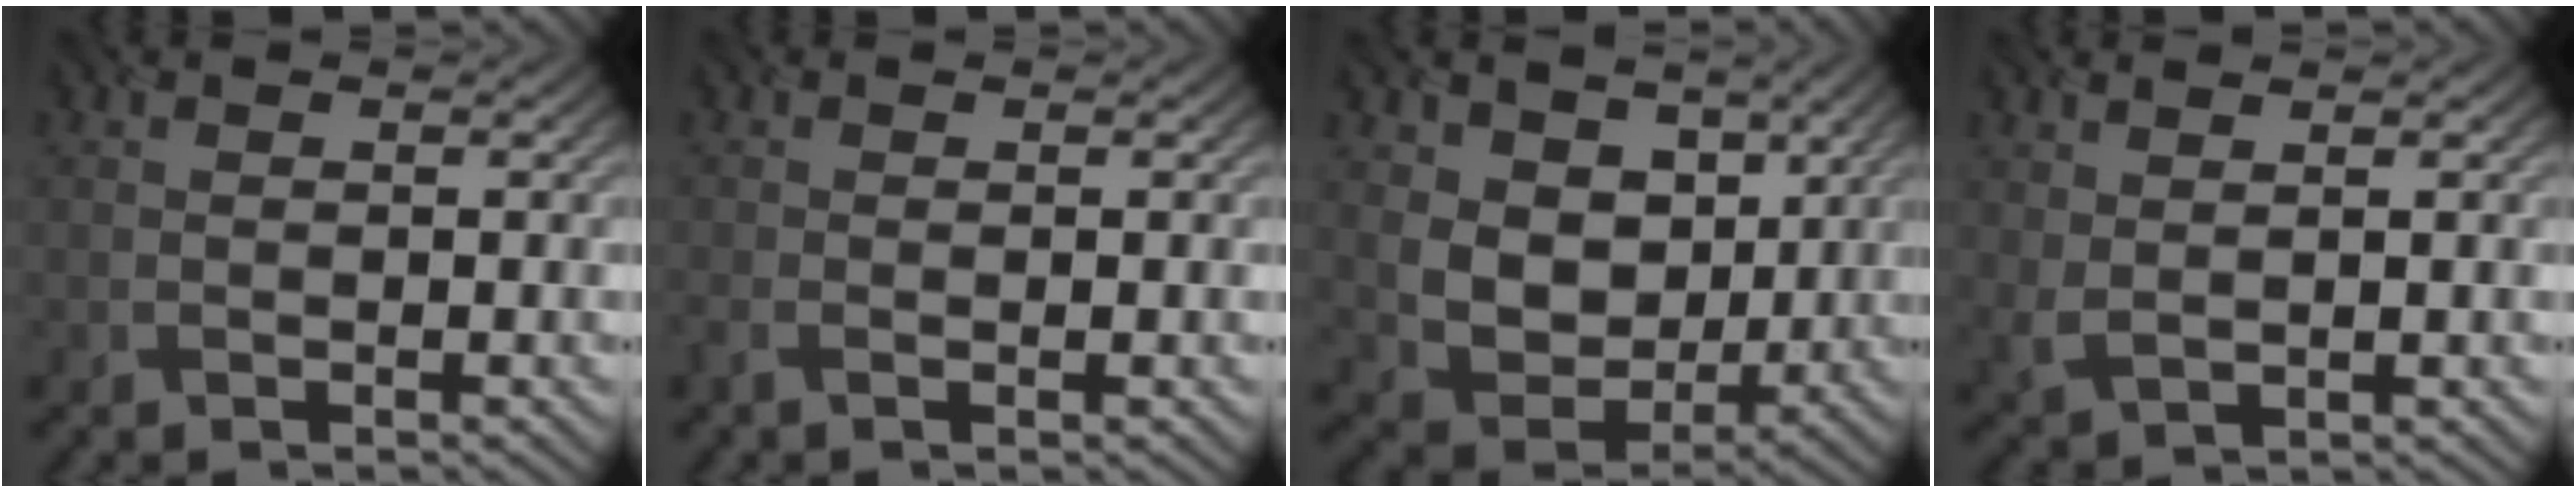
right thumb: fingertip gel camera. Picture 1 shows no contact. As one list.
[{"total": 1.0, "force": [-0.7, 0.2, 0.7], "torque": [-0.020, -0.003, -0.018]}, {"total": 8.3, "force": [2.9, 6.4, 4.4], "torque": [-0.117, -0.015, 0.042]}, {"total": 2.2, "force": [1.3, 0.9, 1.4], "torque": [-0.043, -0.001, 0.032]}]